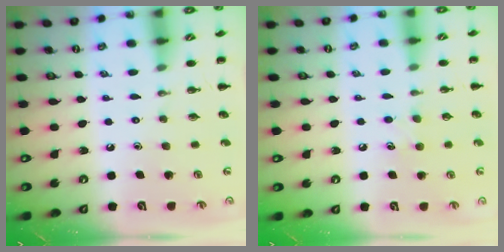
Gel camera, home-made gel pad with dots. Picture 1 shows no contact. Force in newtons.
{"total": 4.8, "press": 4.7, "slide": 1.2}